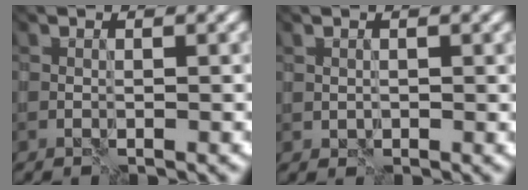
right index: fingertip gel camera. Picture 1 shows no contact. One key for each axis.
{"total": 0.6, "fx": 0.3, "fy": 0.3, "fz": -0.4, "tx": 0.006, "ty": 0.001, "tz": 0.007}